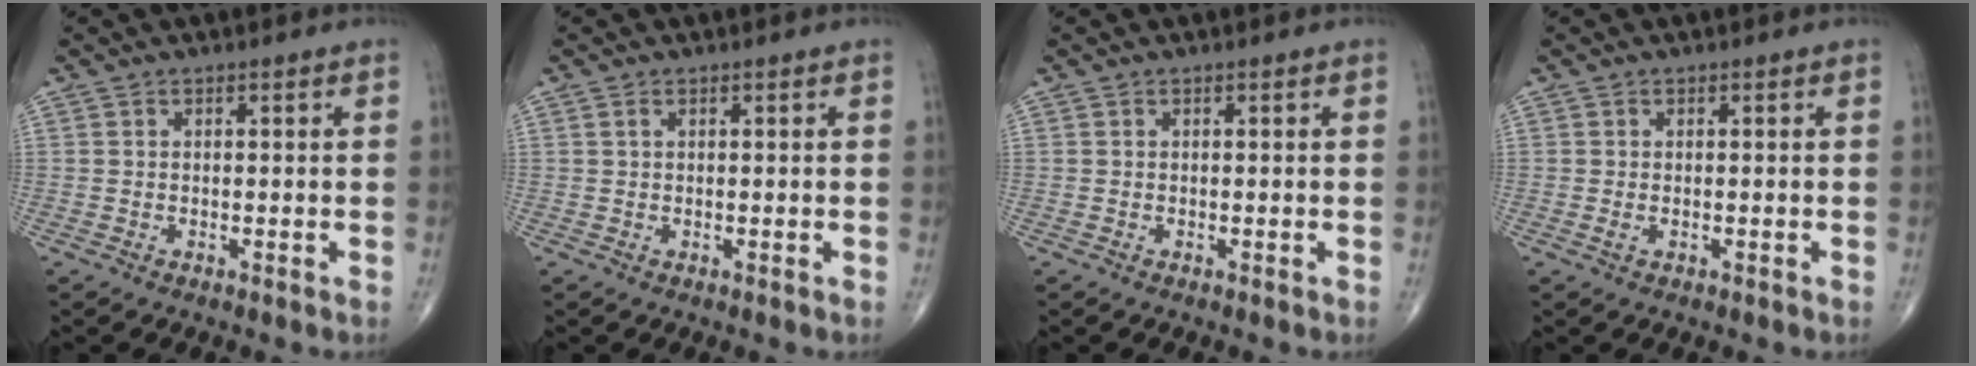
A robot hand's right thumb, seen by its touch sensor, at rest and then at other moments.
{"total": 0.6, "force": [0.3, 0.3, 0.4], "torque": [-0.010, 0.006, 0.006]}
{"total": 0.0}
{"total": 0.8, "force": [-0.2, 0.4, 0.7], "torque": [-0.017, -0.003, -0.004]}